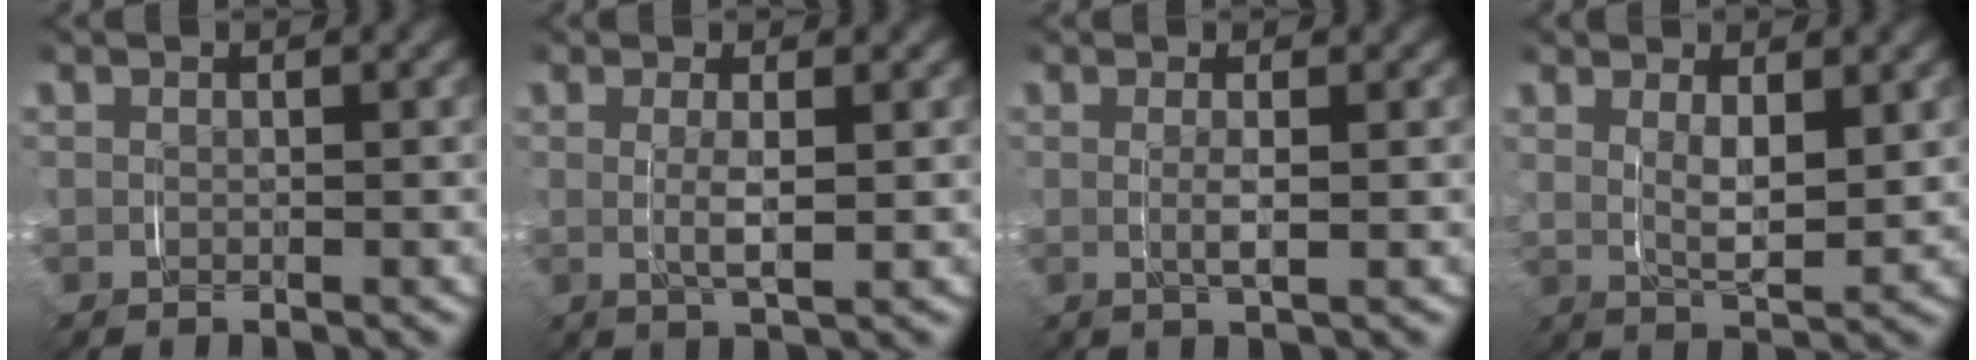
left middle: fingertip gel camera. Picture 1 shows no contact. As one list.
[{"total": 2.3, "force": [0.2, 0.2, 2.3], "torque": [-0.041, -0.008, 0.009]}, {"total": 1.5, "force": [0.0, -0.1, 1.5], "torque": [-0.029, -0.006, 0.005]}, {"total": 3.4, "force": [1.2, 1.1, 3.0], "torque": [-0.052, -0.012, 0.025]}]